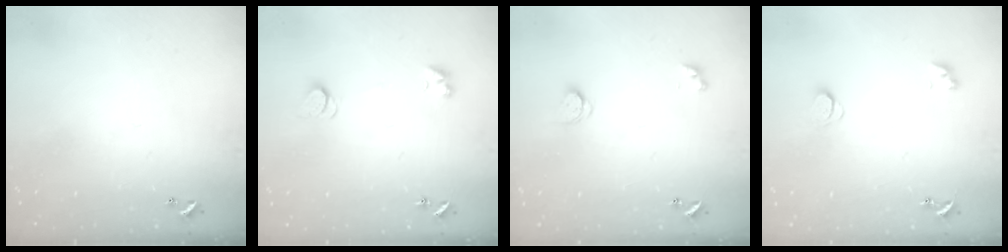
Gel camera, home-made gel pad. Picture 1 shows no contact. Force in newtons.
{"total": 2.1, "press": 2.1, "slide": 0.4}
{"total": 2.8, "press": 2.8, "slide": 0.3}
{"total": 1.7, "press": 1.7, "slide": 0.3}